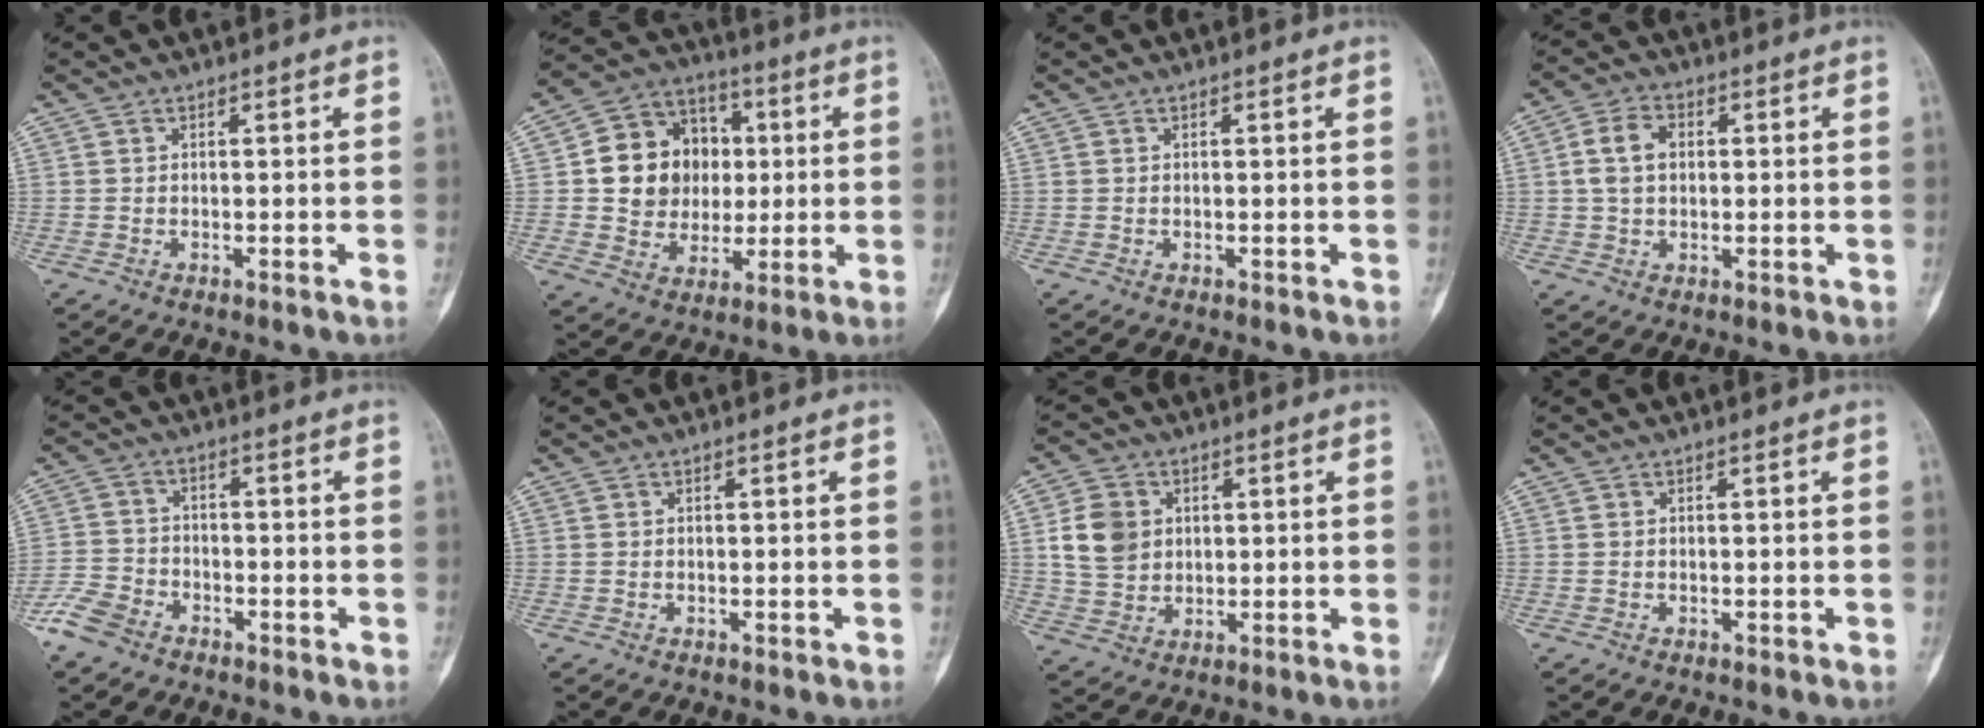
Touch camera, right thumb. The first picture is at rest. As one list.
[{"total": 15.7, "force": [1.4, 13.5, 7.8], "torque": [-0.080, 0.020, 0.029]}, {"total": 0.0}, {"total": 6.7, "force": [0.8, 4.9, 4.5], "torque": [-0.076, 0.013, 0.009]}, {"total": 6.7, "force": [-4.7, 4.1, 2.3], "torque": [-0.044, 0.014, -0.099]}, {"total": 0.0}, {"total": 8.8, "force": [1.7, 7.3, 4.7], "torque": [-0.065, -0.001, 0.034]}, {"total": 0.0}]